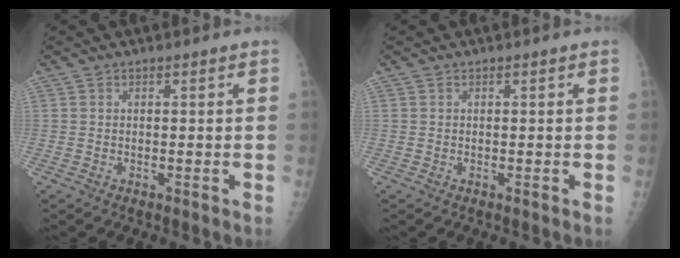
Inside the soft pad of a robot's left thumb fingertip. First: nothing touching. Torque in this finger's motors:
{"motor_torque": [0.00, 0.00, 0.00, 0.00, 0.00]}